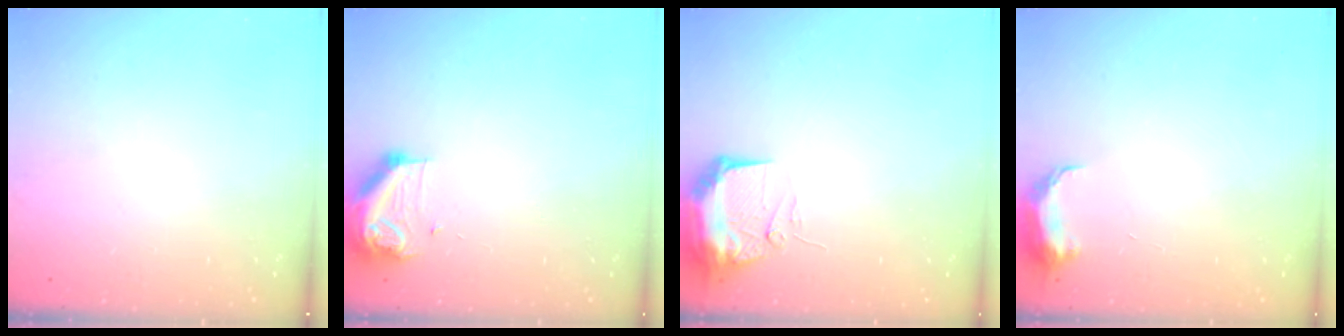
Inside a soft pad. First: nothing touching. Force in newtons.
{"total": 9.8, "press": 9.8, "slide": 0.5}
{"total": 9.8, "press": 9.7, "slide": 1.2}
{"total": 7.0, "press": 6.9, "slide": 0.6}